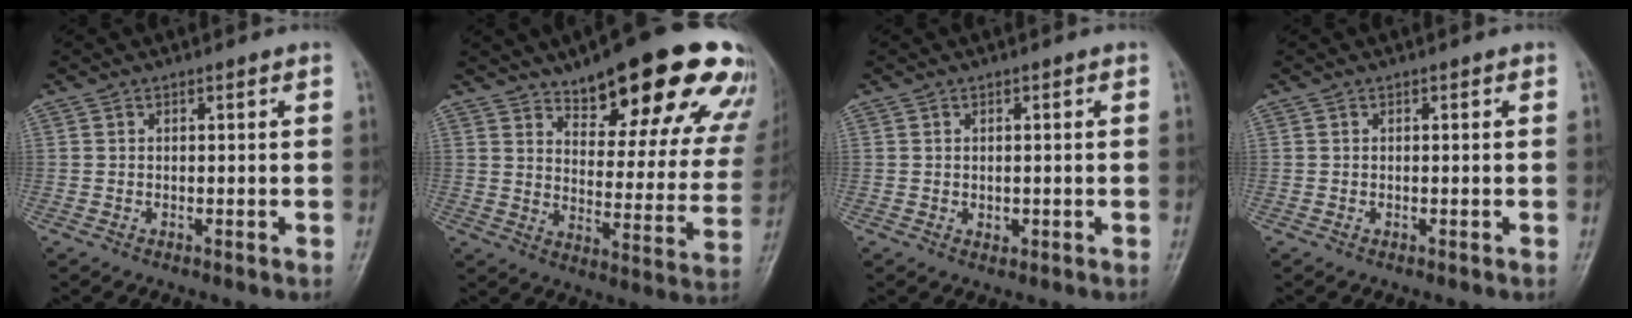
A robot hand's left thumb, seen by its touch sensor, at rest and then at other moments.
{"total": 24.8, "force": [16.7, 8.3, 16.4], "torque": [-0.176, -0.067, 0.221]}
{"total": 1.0, "force": [-0.1, 0.8, 0.5], "torque": [-0.002, 0.000, 0.002]}
{"total": 0.0}